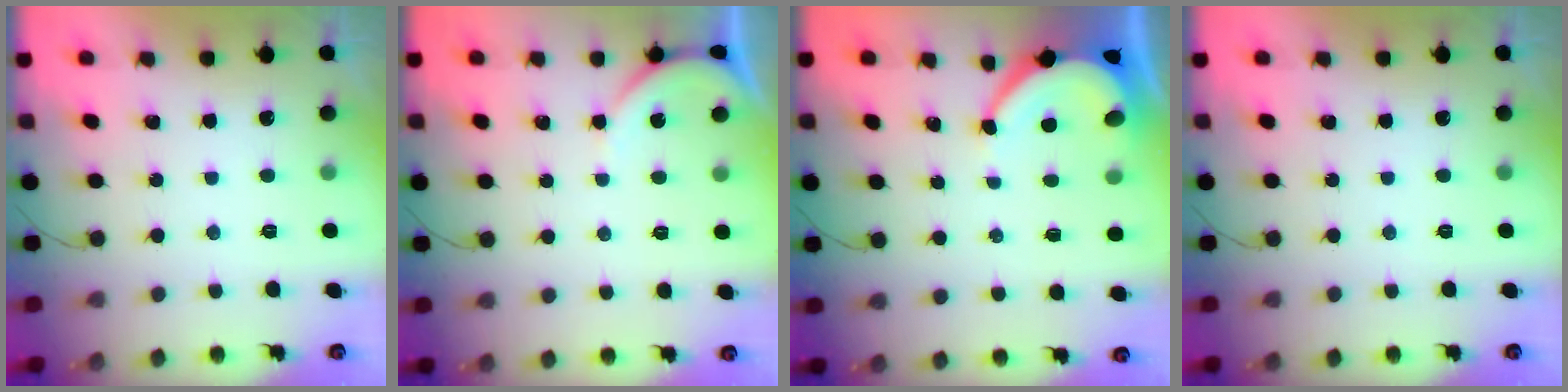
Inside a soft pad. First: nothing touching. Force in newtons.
{"total": 4.0, "press": 3.9, "slide": 0.6}
{"total": 6.2, "press": 6.2, "slide": 0.7}
{"total": 0.0}